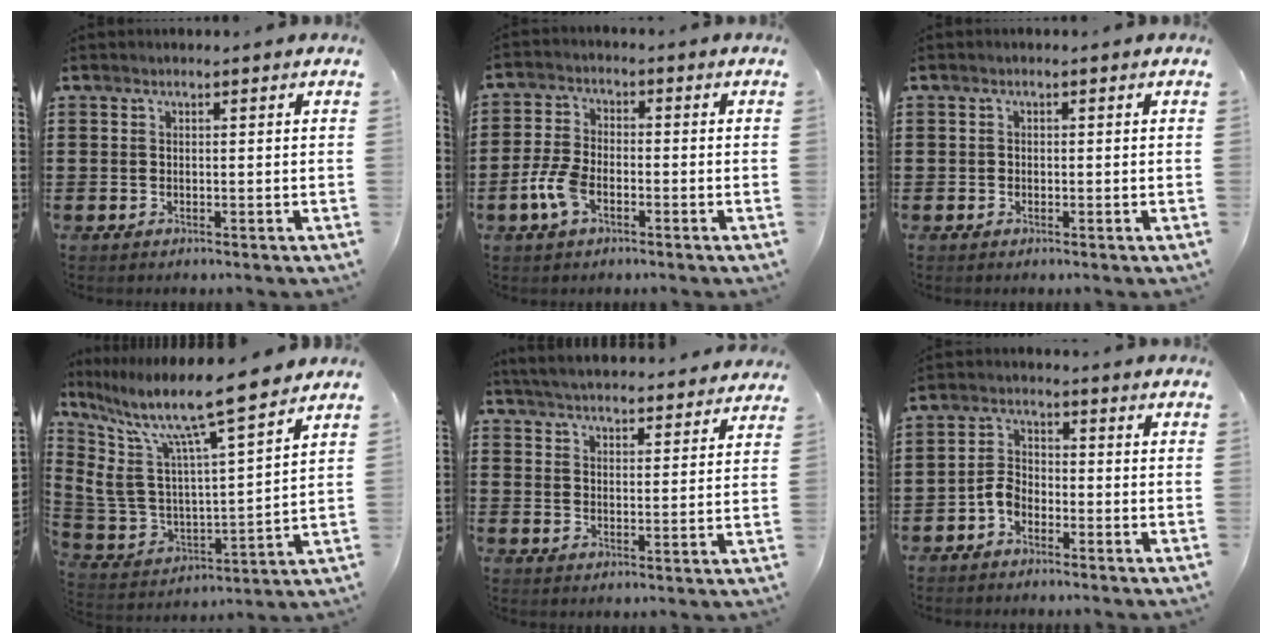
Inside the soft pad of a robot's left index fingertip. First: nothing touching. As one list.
[{"total": 6.0, "force": [-2.4, 3.0, 4.7], "torque": [-0.118, -0.003, -0.051]}, {"total": 0.7, "force": [-0.4, 0.6, 0.2], "torque": [-0.005, 0.001, -0.009]}, {"total": 13.0, "force": [9.7, 2.1, 8.3], "torque": [-0.198, -0.068, 0.161]}, {"total": 5.0, "force": [5.0, -0.1, 0.7], "torque": [-0.034, -0.029, 0.088]}, {"total": 3.7, "force": [-2.4, 2.1, 1.8], "torque": [-0.050, 0.005, -0.053]}]